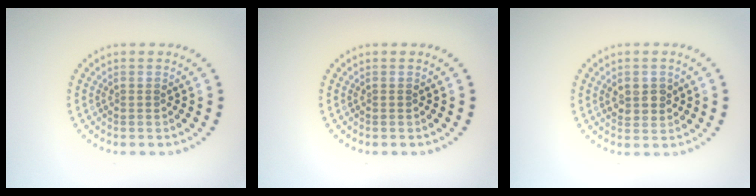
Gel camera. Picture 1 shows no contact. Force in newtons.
{"total": 0.0}
{"total": 2.1, "press": 2.0, "slide": 0.4}